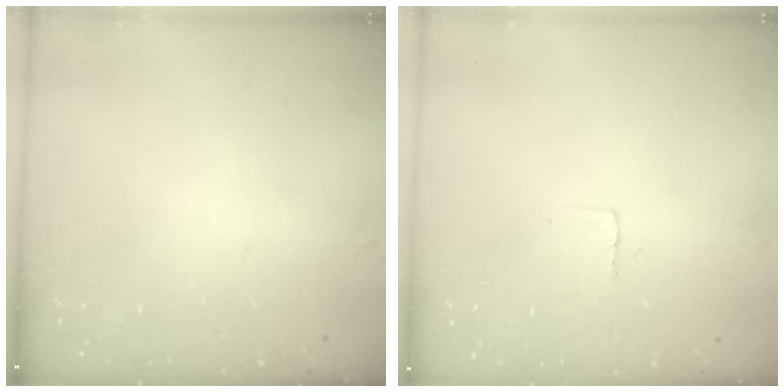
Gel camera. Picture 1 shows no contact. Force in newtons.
{"total": 2.4, "press": 2.4, "slide": 0.1}